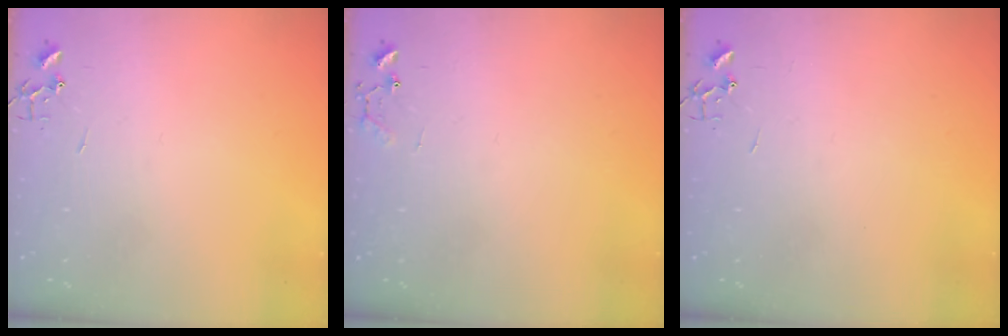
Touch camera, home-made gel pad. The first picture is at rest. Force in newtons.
{"total": 7.4, "press": 7.4, "slide": 0.6}
{"total": 0.0}